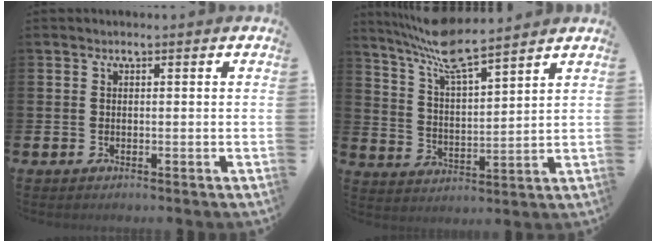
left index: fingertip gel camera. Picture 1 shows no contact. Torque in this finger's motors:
{"motor_torque": [0.82, -1.32, 0.60, 0.21]}